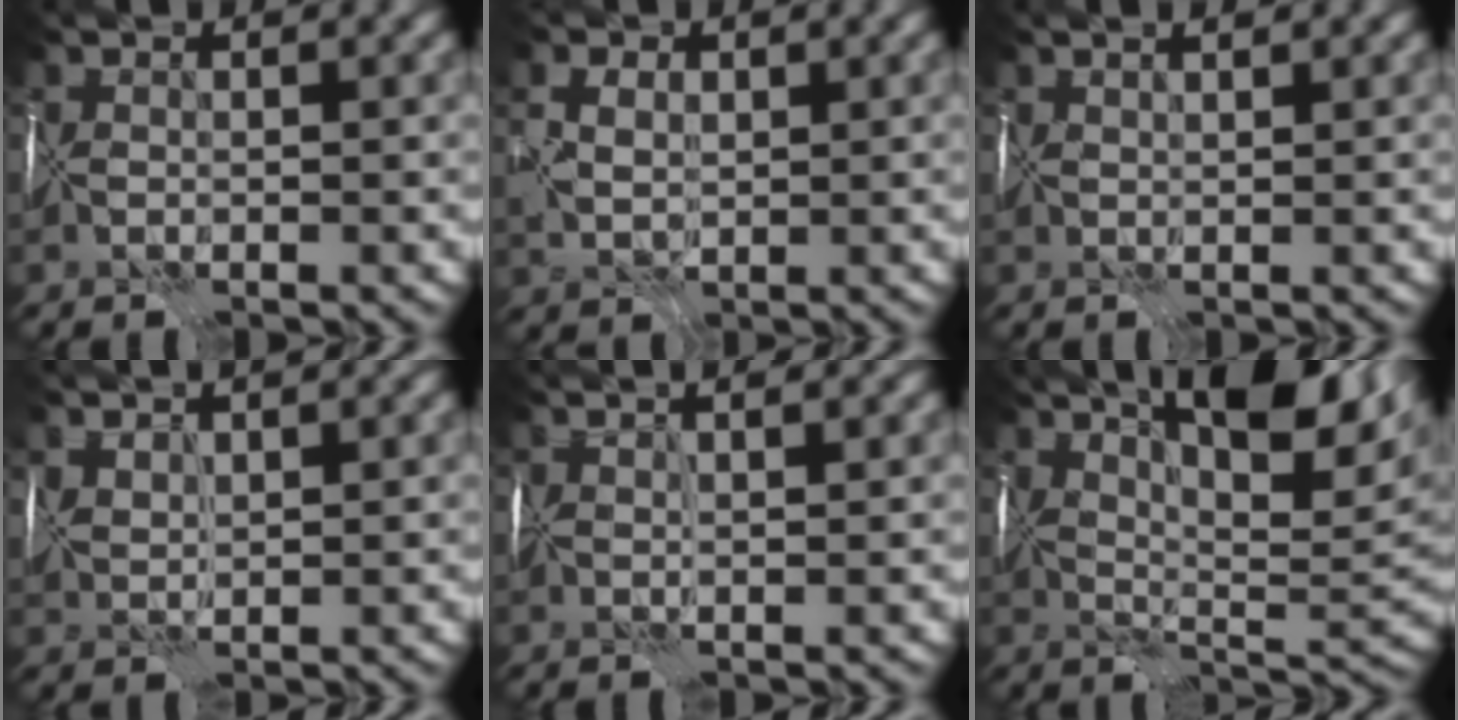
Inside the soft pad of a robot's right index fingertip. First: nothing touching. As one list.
[{"total": 3.9, "force": [1.3, 3.0, 2.1], "torque": [-0.041, 0.024, 0.010]}, {"total": 1.8, "force": [1.5, 0.4, 1.0], "torque": [-0.002, 0.019, 0.009]}, {"total": 2.2, "force": [1.9, 0.7, 0.9], "torque": [-0.026, 0.011, 0.038]}, {"total": 4.3, "force": [2.5, 1.2, 3.4], "torque": [-0.033, 0.033, 0.017]}, {"total": 14.1, "force": [7.3, 4.8, 11.1], "torque": [-0.167, 0.023, 0.114]}]